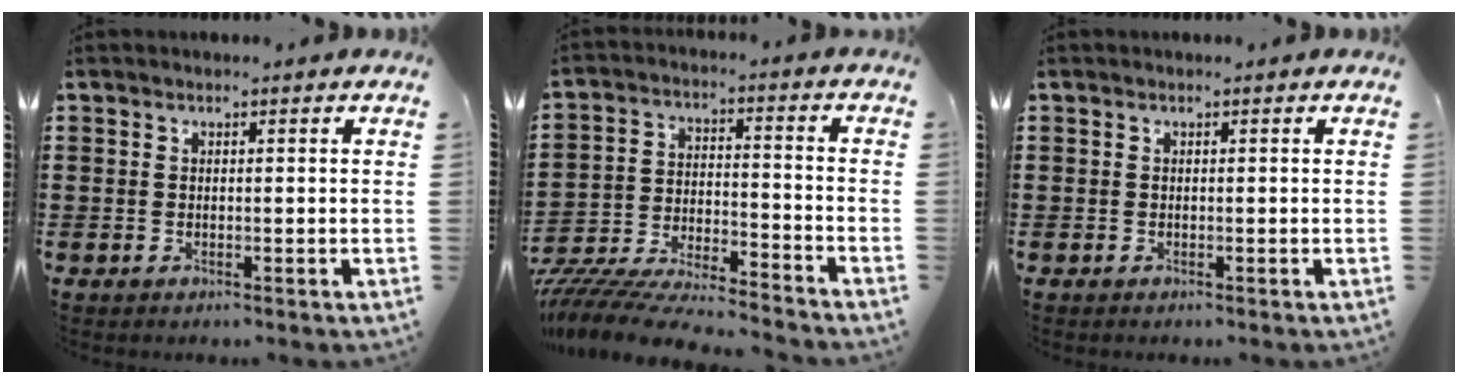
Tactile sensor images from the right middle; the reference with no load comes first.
{"total": 8.4, "force": [-8.3, 0.2, 1.6], "torque": [-0.035, 0.003, -0.166]}
{"total": 0.0}